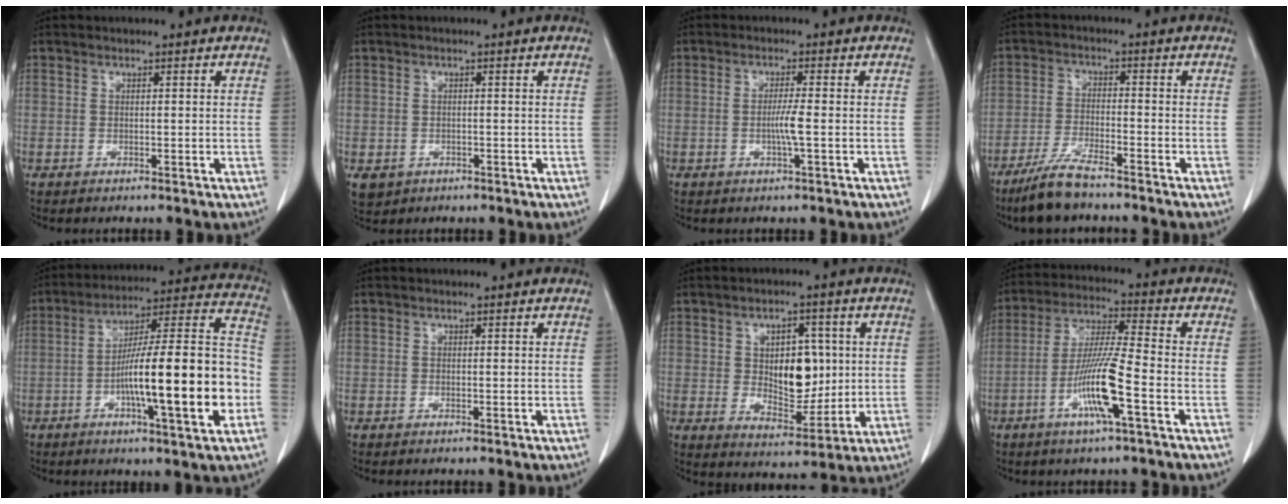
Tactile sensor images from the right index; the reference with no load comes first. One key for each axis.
{"total": 3.9, "fx": -1.7, "fy": 3.4, "fz": 0.9, "tx": -0.017, "ty": -0.001, "tz": -0.021}
{"total": 2.7, "fx": -0.6, "fy": -0.4, "fz": 2.6, "tx": -0.051, "ty": -0.003, "tz": -0.011}
{"total": 7.0, "fx": -5.7, "fy": 0.8, "fz": 4.0, "tx": -0.085, "ty": -0.019, "tz": -0.108}
{"total": 20.7, "fx": -5.3, "fy": 1.7, "fz": 19.9, "tx": -0.286, "ty": 0.014, "tz": -0.081}
{"total": 0.0}
{"total": 9.1, "fx": 1.3, "fy": 5.3, "fz": 7.3, "tx": -0.109, "ty": 0.002, "tz": 0.036}
{"total": 10.9, "fx": -4.2, "fy": 0.0, "fz": 10.0, "tx": -0.199, "ty": -0.006, "tz": -0.083}